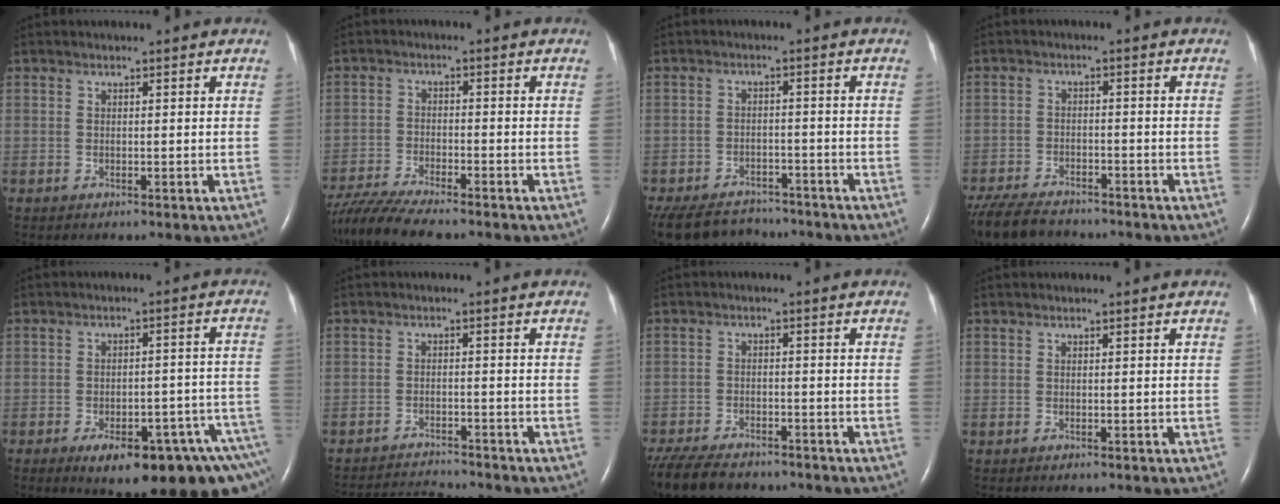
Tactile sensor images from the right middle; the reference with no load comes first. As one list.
[{"total": 9.8, "force": [-8.5, 0.8, 4.9], "torque": [-0.094, -0.025, -0.144]}, {"total": 13.7, "force": [-11.6, 5.9, 4.3], "torque": [-0.107, -0.004, -0.161]}, {"total": 10.7, "force": [-9.1, 3.2, 4.5], "torque": [-0.089, -0.019, -0.148]}, {"total": 17.0, "force": [-11.2, 4.5, 12.0], "torque": [-0.085, 0.029, -0.142]}, {"total": 5.6, "force": [-5.6, -0.7, 0.1], "torque": [-0.006, -0.011, -0.095]}, {"total": 11.9, "force": [-9.9, 4.1, 5.2], "torque": [-0.112, -0.018, -0.155]}, {"total": 0.0}]